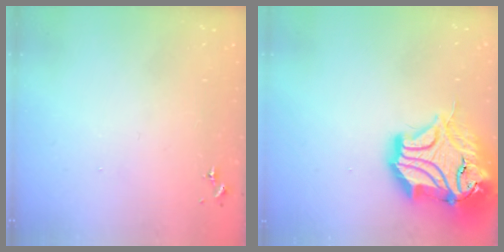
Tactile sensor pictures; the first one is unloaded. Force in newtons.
{"total": 21.9, "press": 21.7, "slide": 2.9}